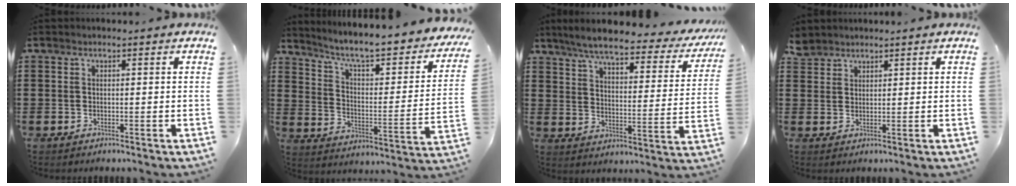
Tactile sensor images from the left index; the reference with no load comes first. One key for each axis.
{"total": 6.6, "fx": 5.3, "fy": 0.7, "fz": 3.8, "tx": -0.088, "ty": -0.050, "tz": 0.081}
{"total": 7.2, "fx": 6.1, "fy": 0.4, "fz": 3.8, "tx": -0.100, "ty": -0.037, "tz": 0.104}
{"total": 2.5, "fx": 2.3, "fy": 1.1, "fz": 0.1, "tx": -0.010, "ty": 0.003, "tz": 0.046}